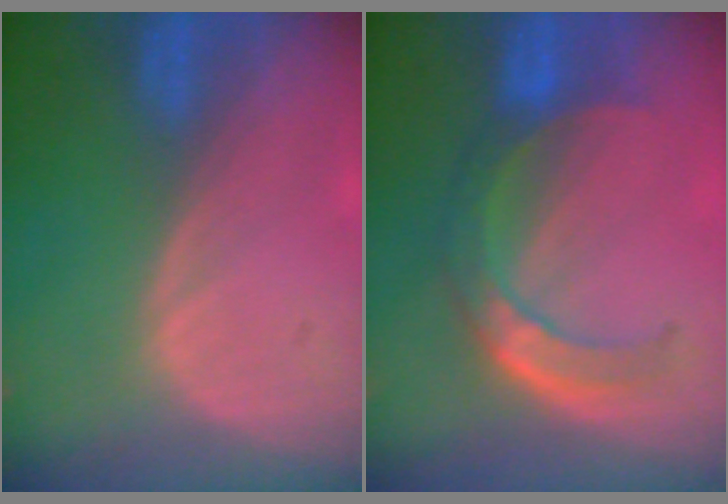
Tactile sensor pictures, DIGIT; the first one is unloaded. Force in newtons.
{"total": 7.0, "press": 6.3, "slide": 3.1}